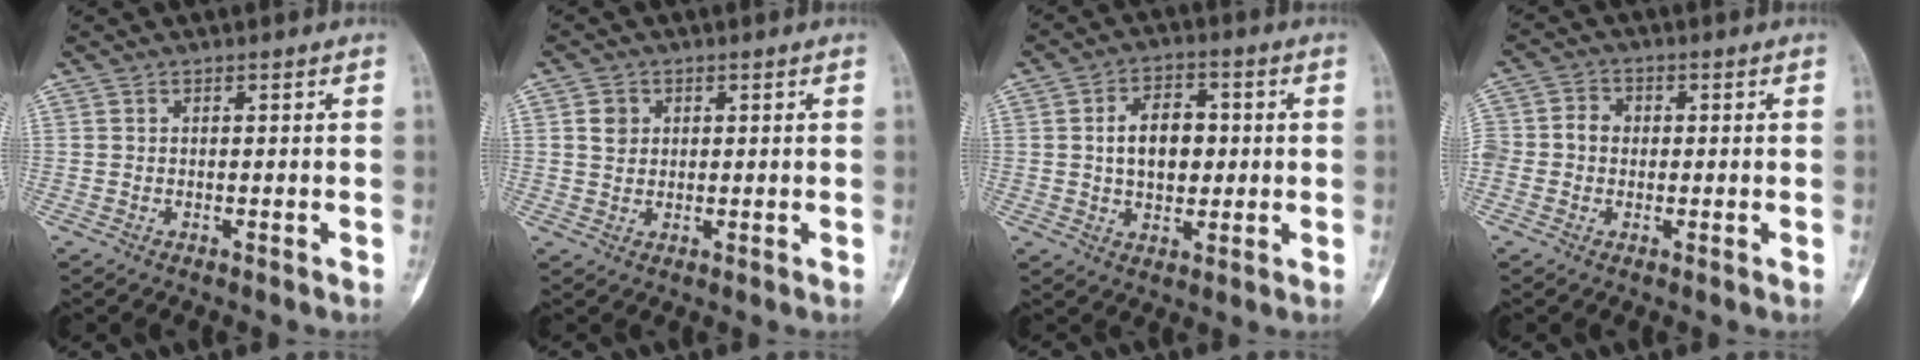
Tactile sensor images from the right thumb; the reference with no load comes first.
{"total": 3.1, "force": [0.9, 2.7, 1.3], "torque": [-0.008, -0.001, 0.018]}
{"total": 9.1, "force": [0.8, 6.0, 6.8], "torque": [-0.085, 0.010, 0.013]}
{"total": 8.0, "force": [0.1, 7.0, 3.9], "torque": [-0.075, 0.029, 0.001]}